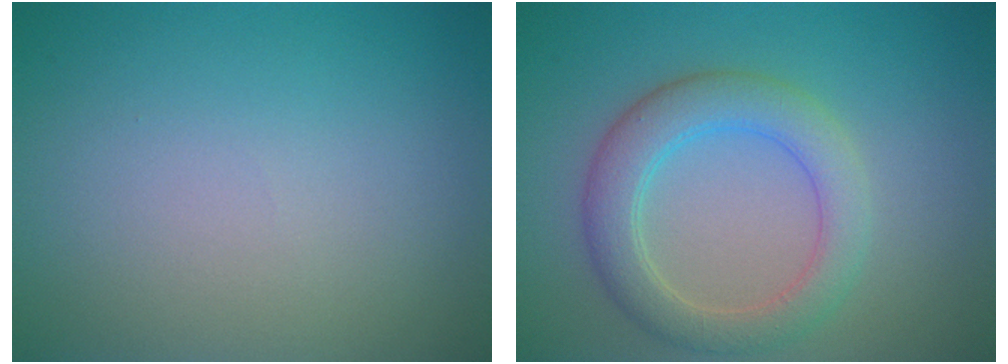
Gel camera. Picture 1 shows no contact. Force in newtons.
{"total": 4.5, "press": 4.5, "slide": 0.2}